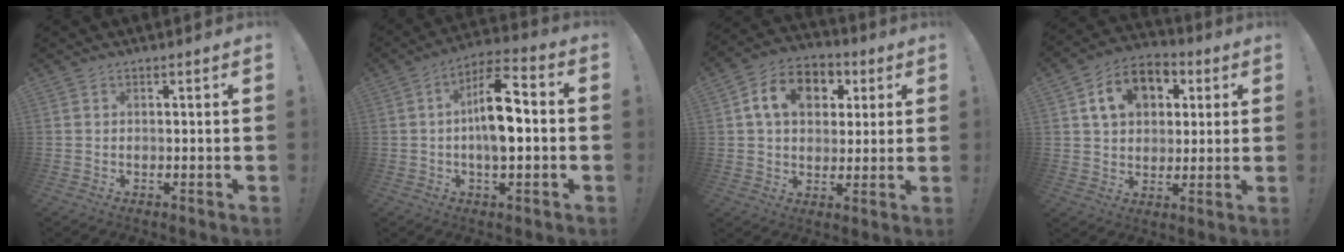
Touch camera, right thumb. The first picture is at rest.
{"total": 12.3, "force": [-0.6, 5.3, 11.1], "torque": [-0.177, 0.003, -0.016]}
{"total": 13.2, "force": [4.2, 9.9, 7.6], "torque": [-0.118, 0.001, 0.081]}
{"total": 12.7, "force": [4.8, 9.4, 7.1], "torque": [-0.110, -0.007, 0.093]}